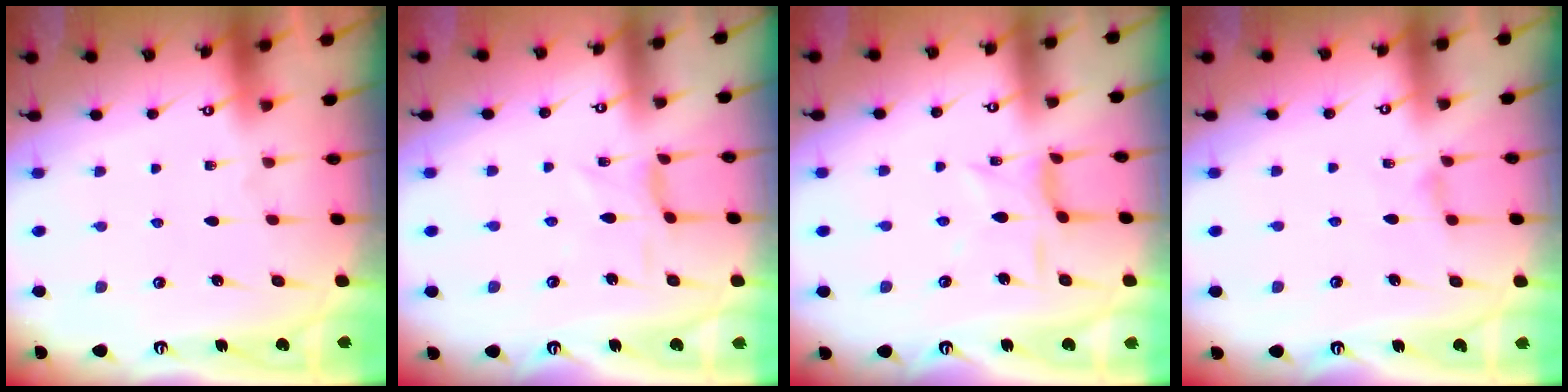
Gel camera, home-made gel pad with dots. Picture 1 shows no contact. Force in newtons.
{"total": 1.6, "press": 1.5, "slide": 0.5}
{"total": 4.9, "press": 4.8, "slide": 0.5}
{"total": 1.4, "press": 1.3, "slide": 0.4}